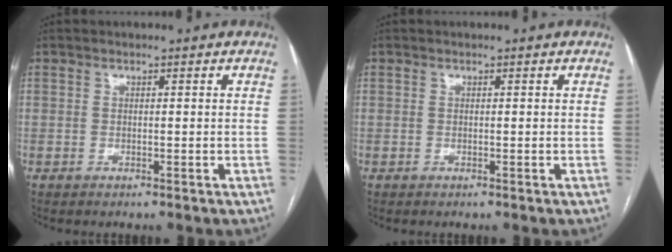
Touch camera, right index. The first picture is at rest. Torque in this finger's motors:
{"motor_torque": [0.00, 0.00, 0.00, 0.01]}